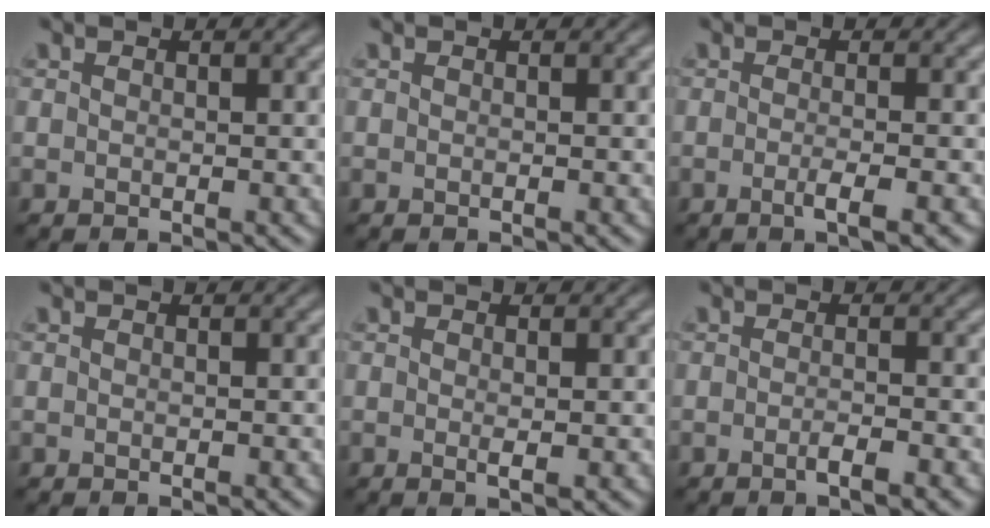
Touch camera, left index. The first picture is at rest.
{"total": 0.0}
{"total": 2.5, "force": [-0.8, 0.6, 2.3], "torque": [-0.029, 0.001, -0.019]}
{"total": 0.0}
{"total": 1.1, "force": [0.0, 0.1, 1.1], "torque": [-0.018, -0.003, -0.001]}
{"total": 2.0, "force": [-0.9, 0.4, 1.7], "torque": [-0.022, 0.001, -0.018]}